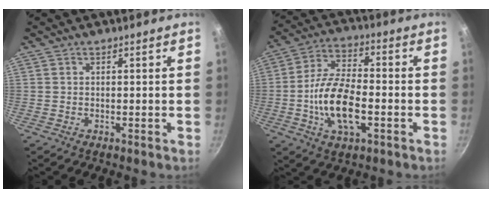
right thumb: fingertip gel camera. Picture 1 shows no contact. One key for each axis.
{"total": 13.6, "fx": -3.3, "fy": 6.5, "fz": 11.5, "tx": -0.210, "ty": 0.027, "tz": -0.068}